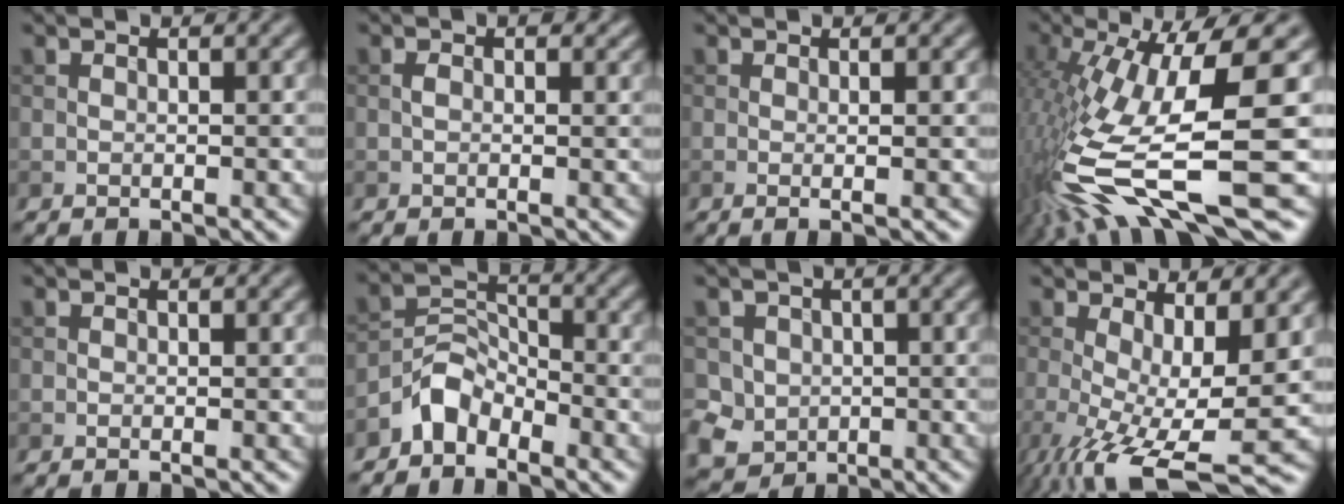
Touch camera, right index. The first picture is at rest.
{"total": 1.3, "force": [0.2, 0.8, 1.0], "torque": [-0.016, 0.000, 0.001]}
{"total": 1.5, "force": [0.0, 0.4, 1.4], "torque": [-0.021, 0.001, -0.005]}
{"total": 13.9, "force": [-4.3, 3.4, 12.8], "torque": [-0.260, -0.011, -0.063]}
{"total": 0.0}
{"total": 3.6, "force": [-2.8, 2.0, 1.3], "torque": [-0.022, 0.013, -0.063]}
{"total": 4.7, "force": [-0.8, 4.4, 1.5], "torque": [-0.032, -0.001, -0.026]}
{"total": 9.2, "force": [-2.3, 2.8, 8.4], "torque": [-0.155, -0.025, -0.031]}